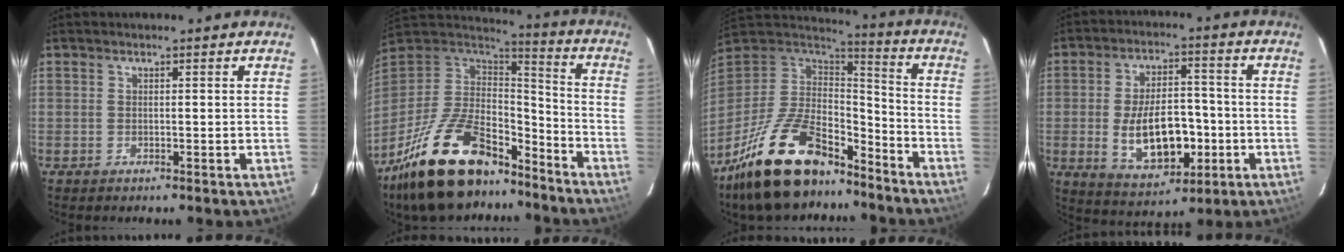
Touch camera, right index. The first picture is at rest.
{"total": 26.2, "force": [-18.2, 11.2, 15.2], "torque": [-0.300, -0.007, -0.293]}
{"total": 24.5, "force": [-17.1, 10.3, 14.1], "torque": [-0.283, -0.007, -0.282]}
{"total": 13.9, "force": [-3.0, 7.3, 11.4], "torque": [-0.214, 0.006, -0.026]}